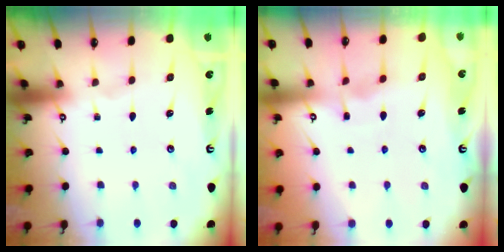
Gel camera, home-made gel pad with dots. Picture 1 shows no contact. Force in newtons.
{"total": 2.9, "press": 2.9, "slide": 0.4}